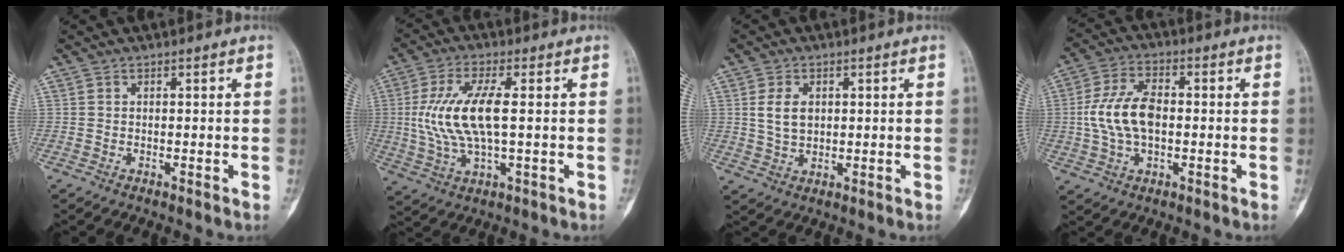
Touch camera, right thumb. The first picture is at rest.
{"total": 12.0, "force": [0.9, 4.3, 11.2], "torque": [-0.244, 0.004, 0.022]}
{"total": 5.1, "force": [1.1, 3.4, 3.6], "torque": [-0.059, -0.004, 0.027]}
{"total": 10.9, "force": [-0.1, 6.2, 9.0], "torque": [-0.177, 0.016, -0.004]}